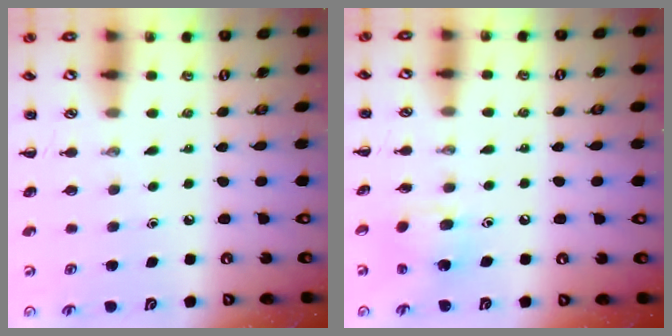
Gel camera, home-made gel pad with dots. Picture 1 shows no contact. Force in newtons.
{"total": 5.6, "press": 5.5, "slide": 1.1}